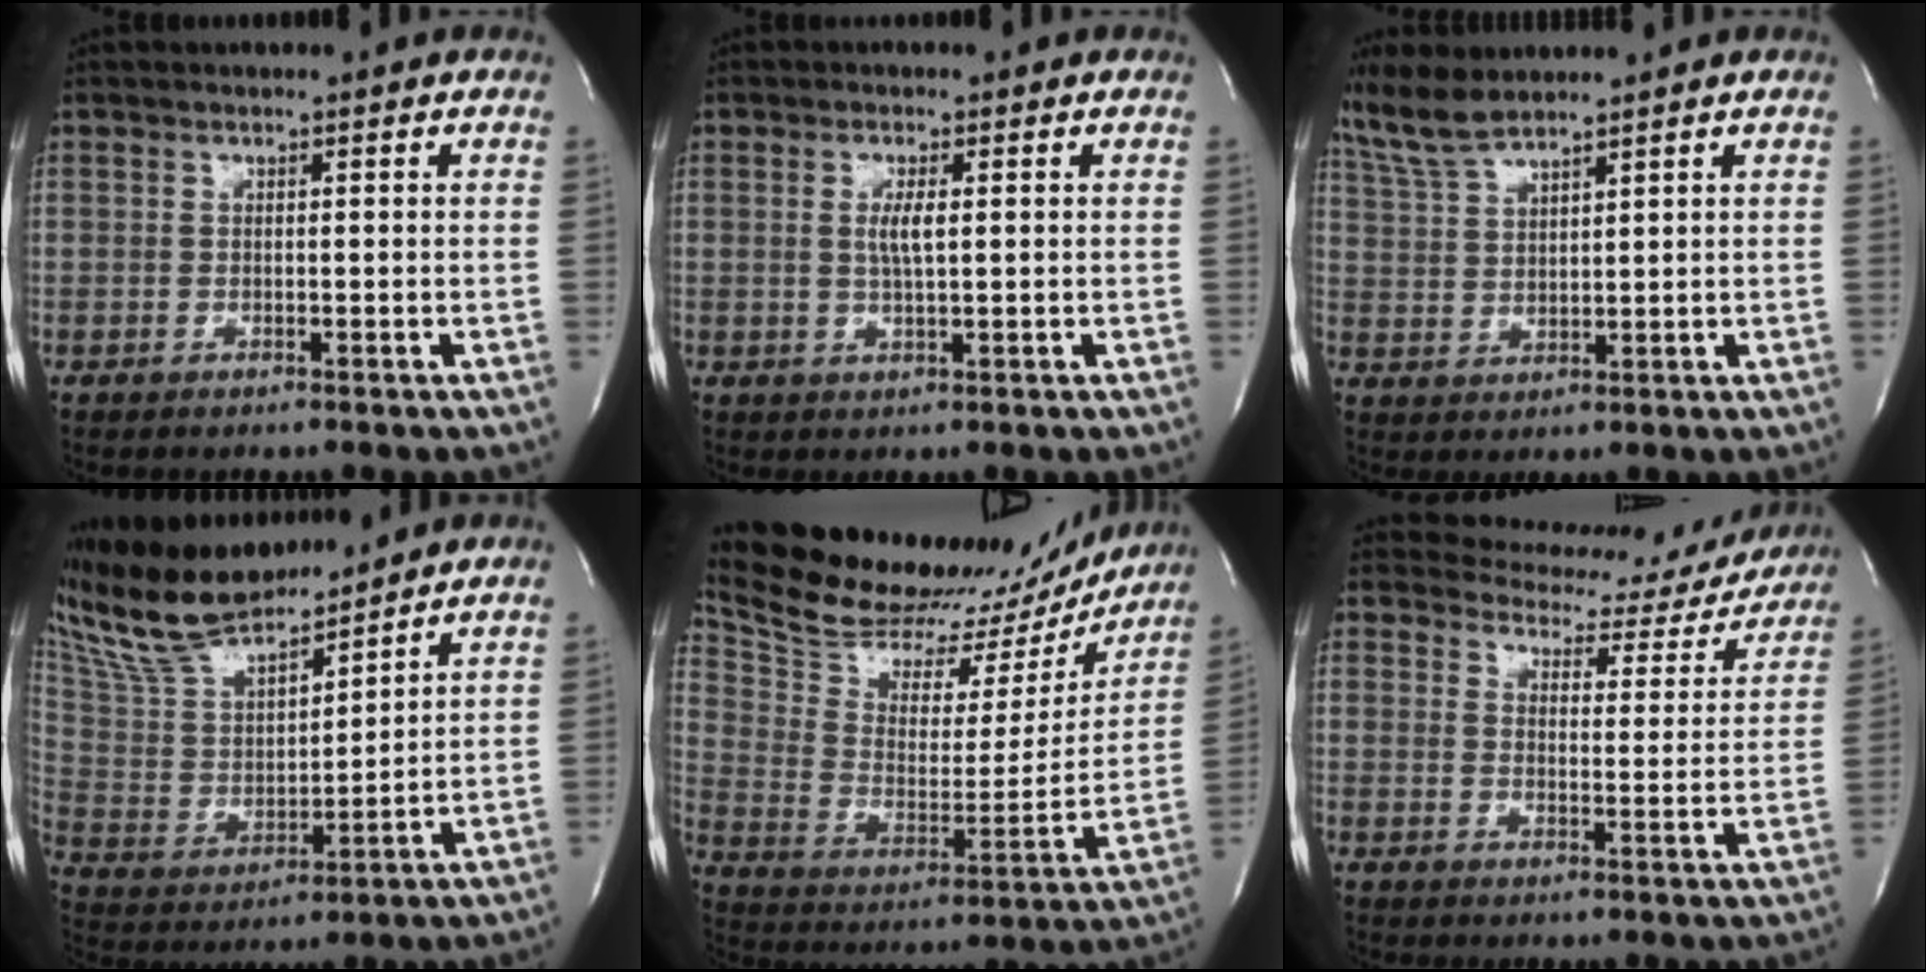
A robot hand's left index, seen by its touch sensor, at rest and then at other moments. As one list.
[{"total": 2.9, "force": [0.4, 0.4, 2.9], "torque": [-0.059, -0.004, 0.008]}, {"total": 6.4, "force": [5.8, 0.4, 2.6], "torque": [-0.070, 0.009, 0.127]}, {"total": 16.0, "force": [14.1, 3.3, 6.9], "torque": [-0.146, 0.010, 0.274]}, {"total": 28.1, "force": [25.9, 8.1, 7.6], "torque": [-0.144, -0.031, 0.369]}, {"total": 13.8, "force": [12.8, 4.7, 1.9], "torque": [-0.005, -0.021, 0.136]}]